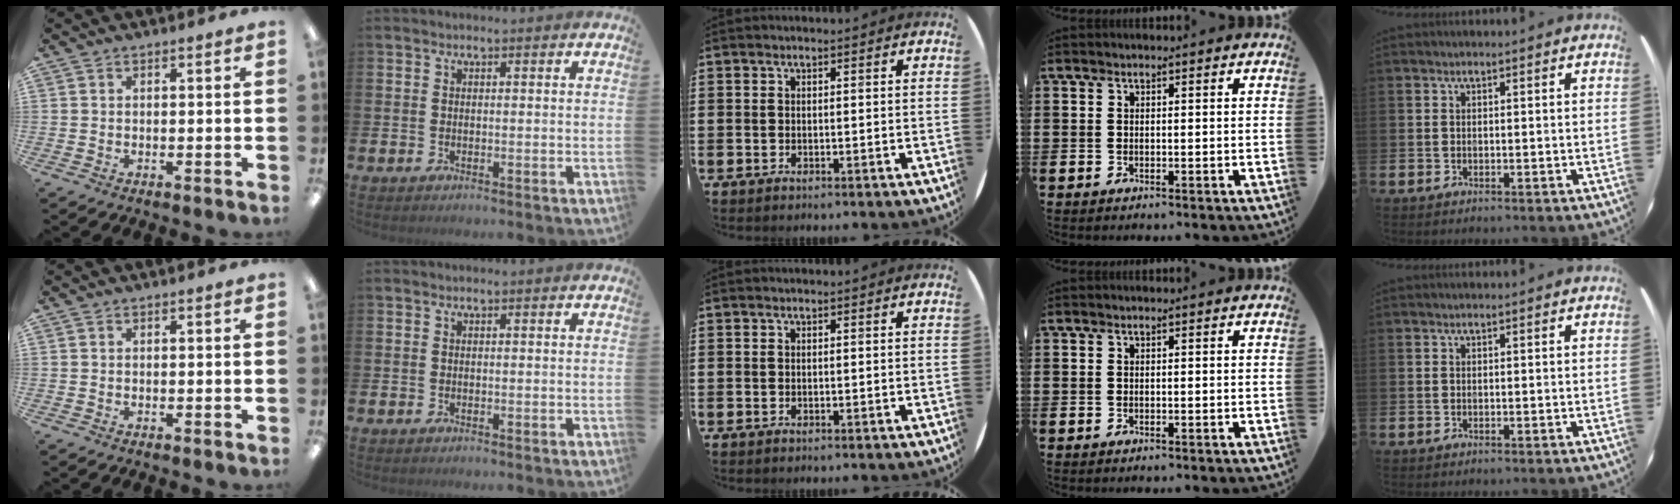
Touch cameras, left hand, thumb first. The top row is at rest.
{}